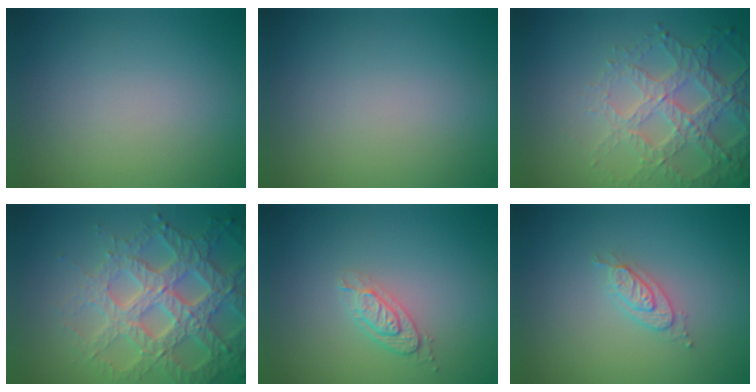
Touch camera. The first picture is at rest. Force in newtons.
{"total": 0.0}
{"total": 5.9, "press": 4.7, "slide": 3.6}
{"total": 7.0, "press": 6.8, "slide": 1.7}
{"total": 2.1, "press": 1.9, "slide": 0.9}
{"total": 2.2, "press": 2.2, "slide": 0.3}